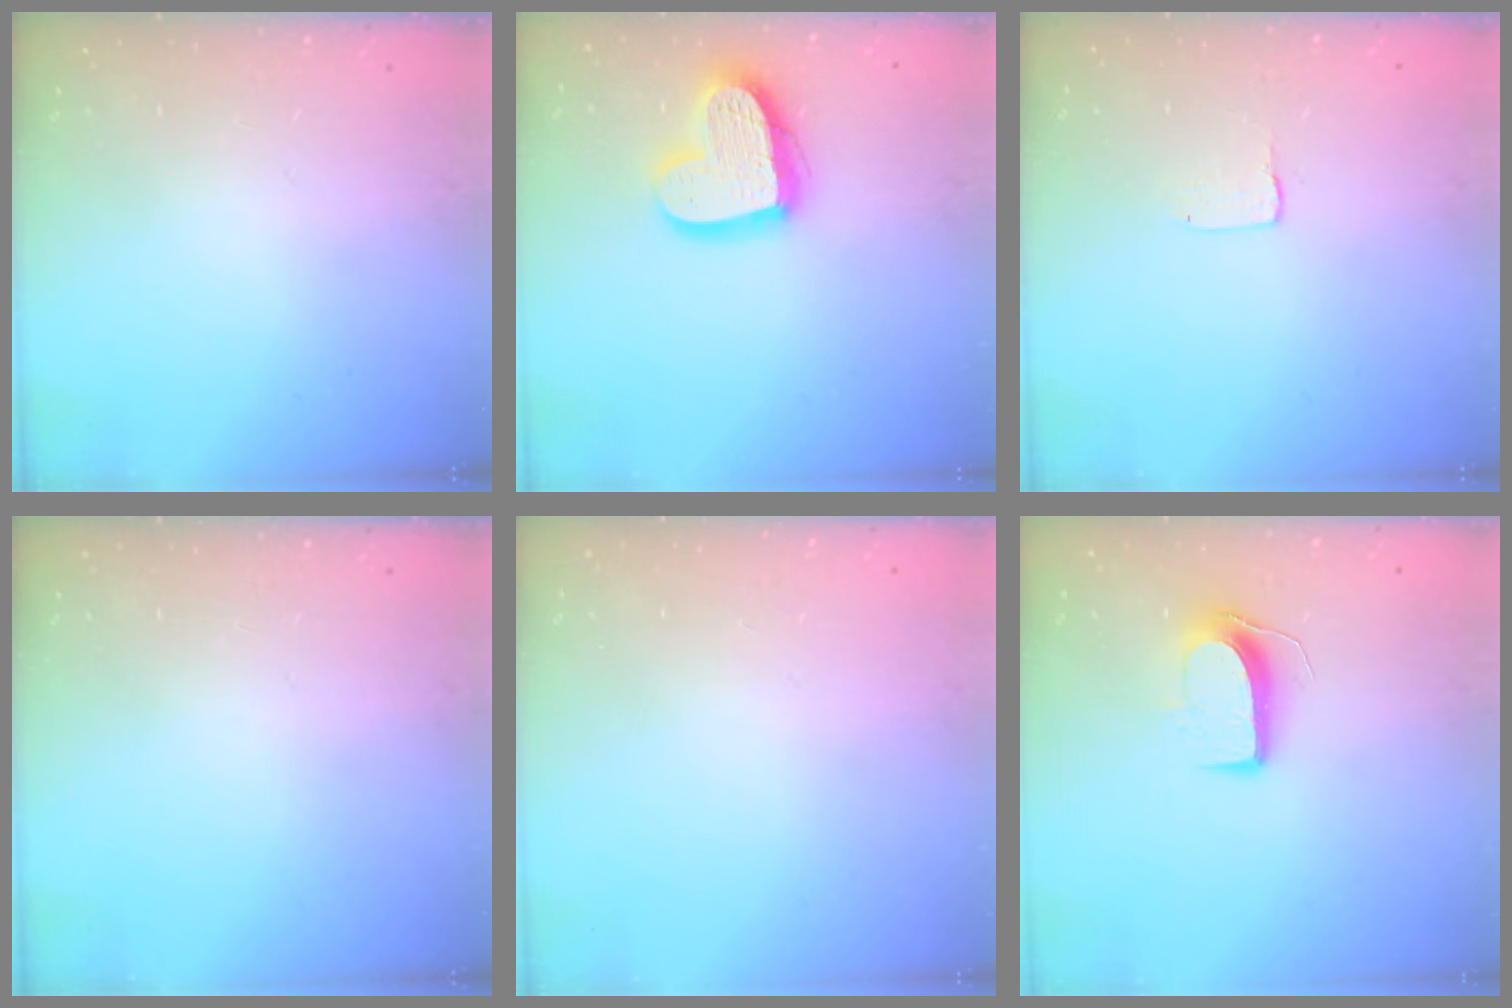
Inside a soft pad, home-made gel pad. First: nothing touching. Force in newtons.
{"total": 17.2, "press": 17.1, "slide": 1.5}
{"total": 1.0, "press": 1.0, "slide": 0.1}
{"total": 0.0}
{"total": 0.5, "press": 0.5, "slide": 0.1}
{"total": 8.9, "press": 8.9, "slide": 0.5}